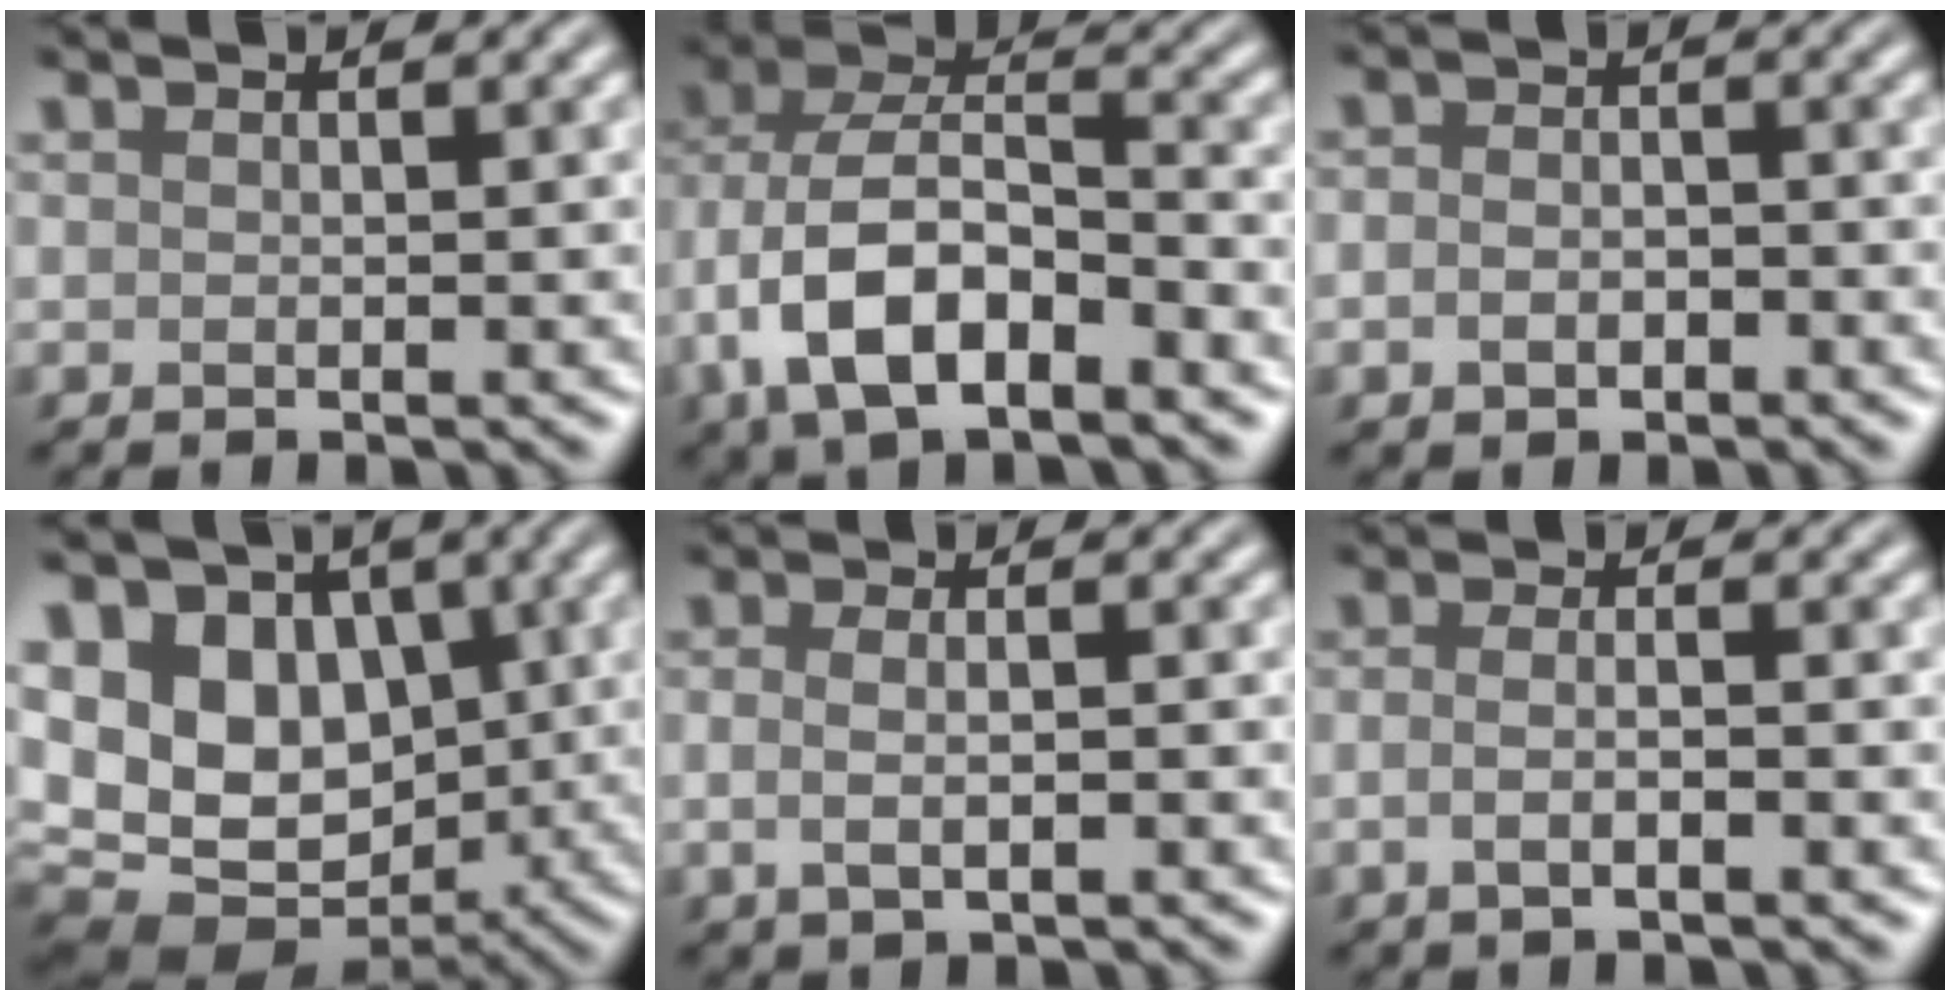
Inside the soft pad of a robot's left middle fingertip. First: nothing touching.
{"total": 9.6, "force": [-3.4, 5.3, 7.2], "torque": [-0.142, 0.006, -0.068]}
{"total": 2.1, "force": [-0.8, 1.4, 1.3], "torque": [-0.020, 0.000, -0.020]}
{"total": 12.7, "force": [1.2, 9.6, 8.2], "torque": [-0.133, 0.008, 0.018]}
{"total": 3.0, "force": [-0.4, 1.5, 2.5], "torque": [-0.038, -0.001, -0.012]}
{"total": 2.6, "force": [-0.8, 1.0, 2.3], "torque": [-0.032, -0.004, -0.017]}